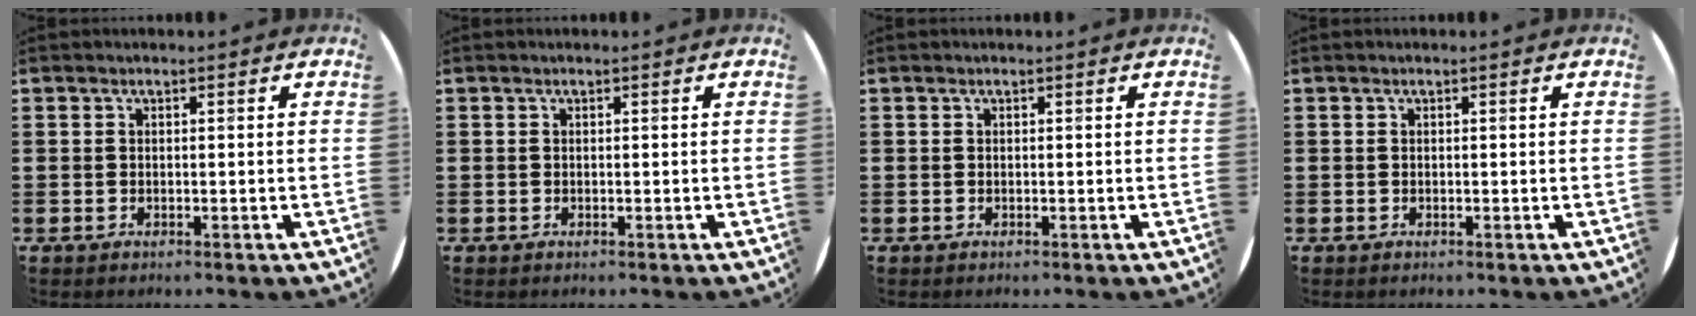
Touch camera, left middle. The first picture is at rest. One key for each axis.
{"total": 0.0}
{"total": 0.0}
{"total": 0.0}